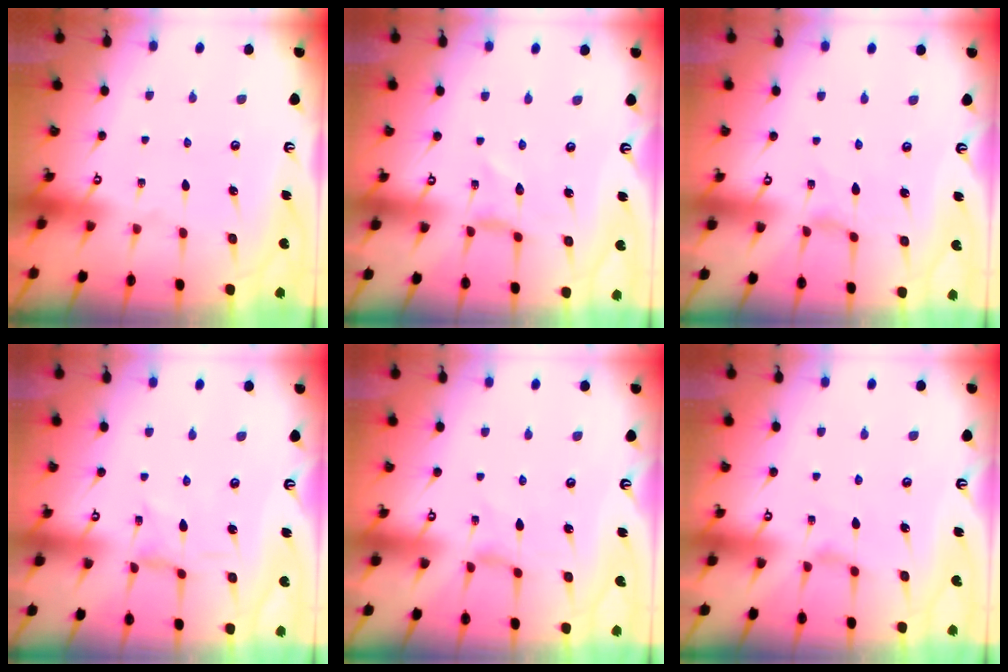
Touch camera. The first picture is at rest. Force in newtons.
{"total": 0.0}
{"total": 0.0}
{"total": 0.0}
{"total": 0.0}
{"total": 2.7, "press": 2.6, "slide": 0.4}